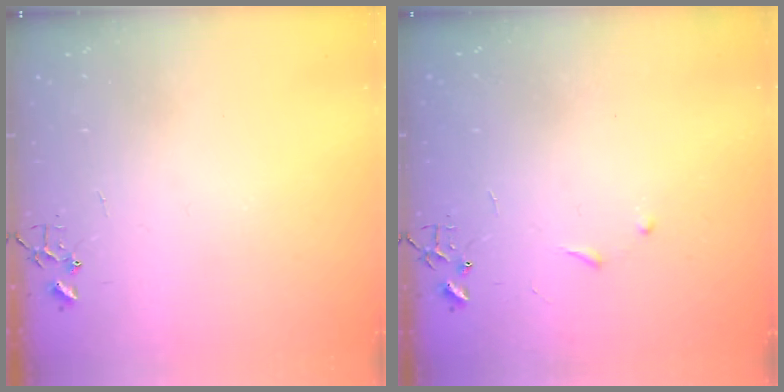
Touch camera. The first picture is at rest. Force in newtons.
{"total": 4.0, "press": 3.9, "slide": 0.6}